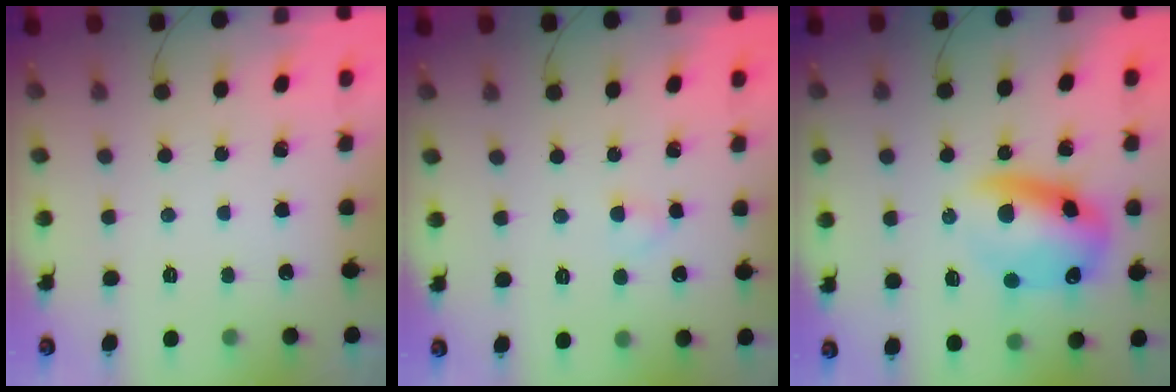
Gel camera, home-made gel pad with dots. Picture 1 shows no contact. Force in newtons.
{"total": 1.9, "press": 1.7, "slide": 0.9}
{"total": 13.4, "press": 13.2, "slide": 2.7}